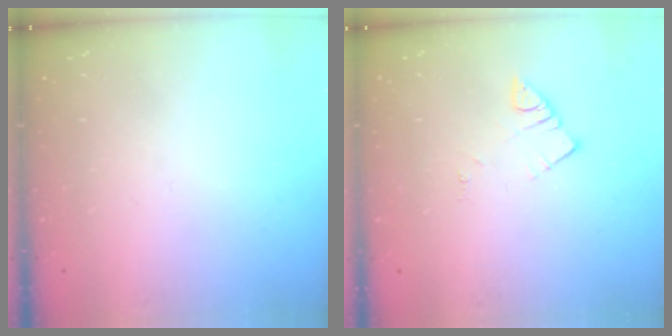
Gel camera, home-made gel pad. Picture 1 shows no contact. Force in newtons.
{"total": 3.5, "press": 3.5, "slide": 0.2}